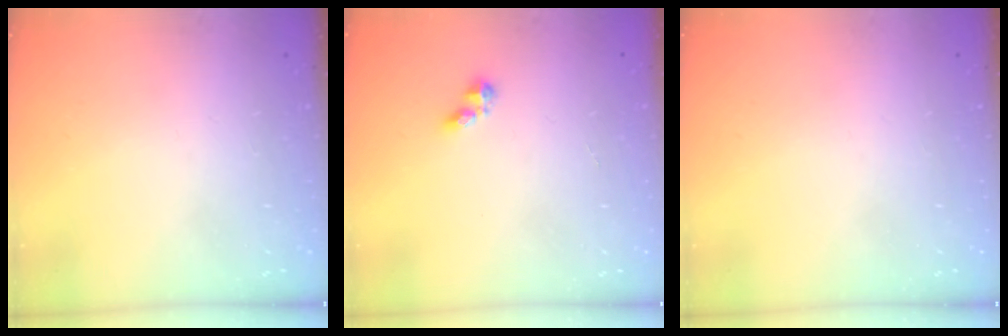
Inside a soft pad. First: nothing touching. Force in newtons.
{"total": 2.7, "press": 2.6, "slide": 0.3}
{"total": 0.0}